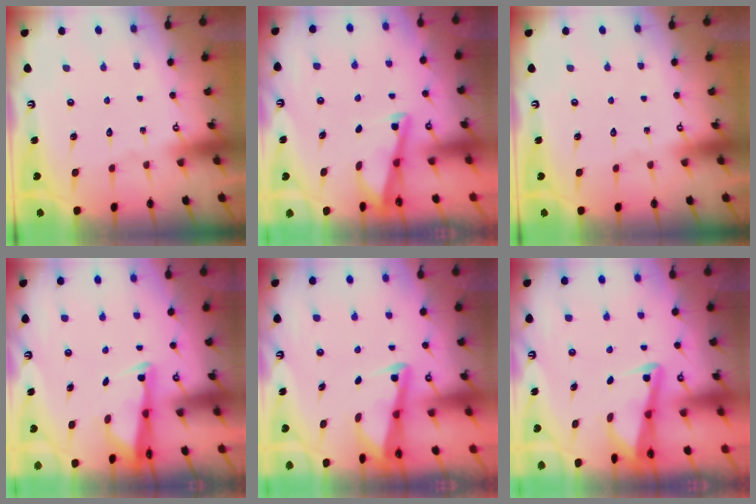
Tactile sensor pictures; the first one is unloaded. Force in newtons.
{"total": 2.9, "press": 2.9, "slide": 0.4}
{"total": 0.0}
{"total": 2.9, "press": 2.8, "slide": 0.8}
{"total": 2.8, "press": 2.8, "slide": 0.4}
{"total": 2.8, "press": 2.8, "slide": 0.4}